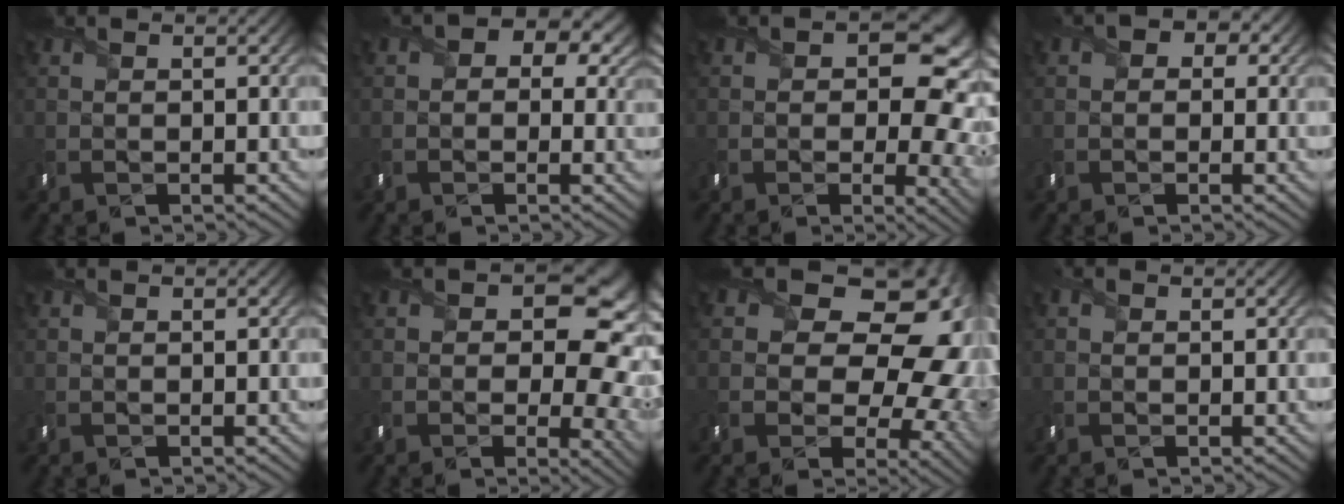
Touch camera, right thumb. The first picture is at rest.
{"total": 6.1, "force": [1.7, 4.4, 3.8], "torque": [-0.046, 0.012, 0.012]}
{"total": 12.3, "force": [0.8, 8.5, 8.9], "torque": [-0.098, -0.023, 0.025]}
{"total": 2.7, "force": [0.4, 2.3, 1.2], "torque": [-0.011, 0.007, -0.007]}
{"total": 0.0}
{"total": 14.1, "force": [1.0, 10.0, 9.9], "torque": [-0.100, -0.018, 0.025]}
{"total": 17.9, "force": [3.2, 12.4, 12.5], "torque": [-0.170, -0.015, 0.066]}
{"total": 0.6, "force": [0.0, 0.6, 0.1], "torque": [-0.002, -0.003, -0.003]}